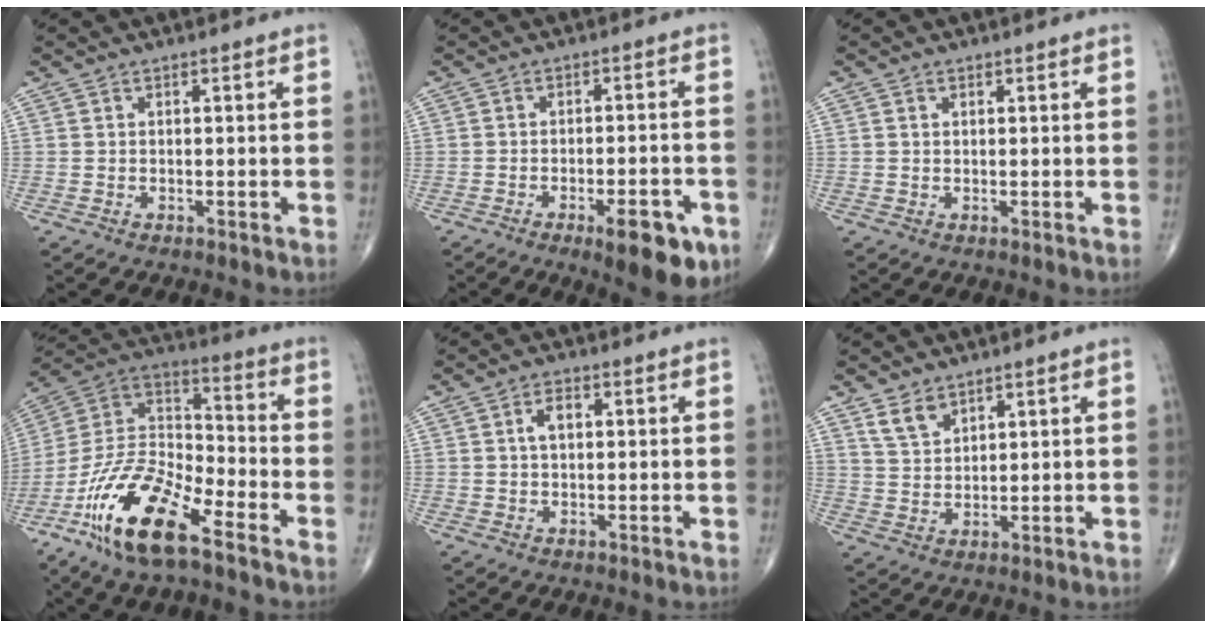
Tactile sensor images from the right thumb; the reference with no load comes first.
{"total": 10.4, "force": [-5.1, 3.5, 8.4], "torque": [-0.097, 0.015, -0.063]}
{"total": 0.8, "force": [0.4, 0.6, 0.5], "torque": [-0.008, -0.001, 0.006]}
{"total": 19.0, "force": [-11.5, 6.2, 13.8], "torque": [-0.264, 0.057, -0.222]}
{"total": 3.4, "force": [0.7, 2.0, 2.6], "torque": [-0.042, 0.007, 0.008]}
{"total": 4.7, "force": [3.3, 2.5, 2.1], "torque": [-0.026, -0.021, 0.070]}